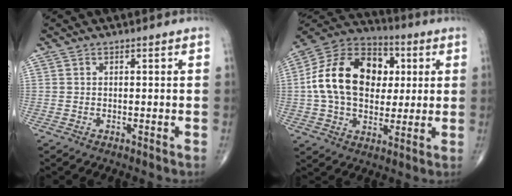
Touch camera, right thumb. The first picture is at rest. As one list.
[{"total": 21.0, "force": [2.6, 14.8, 14.7], "torque": [-0.238, 0.019, 0.041]}]